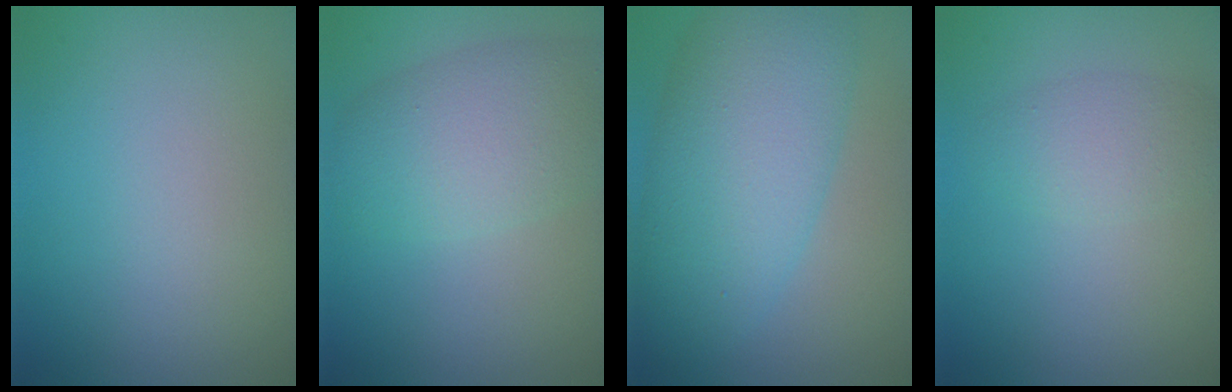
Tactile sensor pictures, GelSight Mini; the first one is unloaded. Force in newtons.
{"total": 5.8, "press": 5.8, "slide": 0.2}
{"total": 9.1, "press": 9.1, "slide": 0.0}
{"total": 2.4, "press": 2.4, "slide": 0.0}